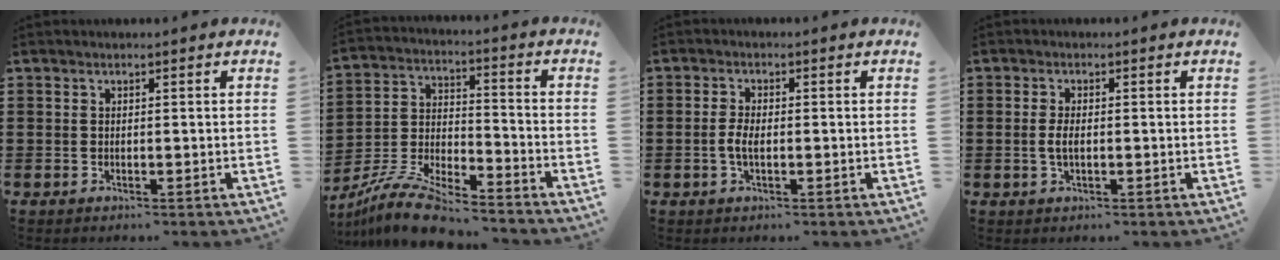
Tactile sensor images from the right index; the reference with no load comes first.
{"total": 9.3, "force": [-8.5, 1.0, 3.5], "torque": [-0.081, 0.011, -0.171]}
{"total": 2.8, "force": [-0.6, 1.2, 2.4], "torque": [-0.066, -0.005, -0.018]}
{"total": 2.4, "force": [-0.3, 1.1, 2.1], "torque": [-0.055, -0.003, -0.010]}